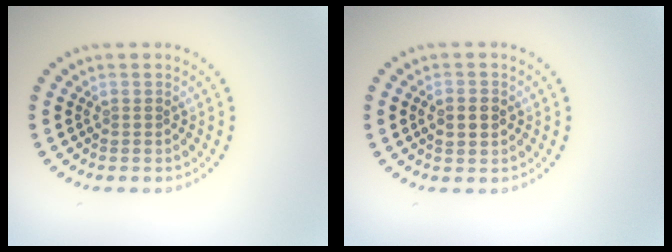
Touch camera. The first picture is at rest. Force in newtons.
{"total": 2.2, "press": 2.2, "slide": 0.2}